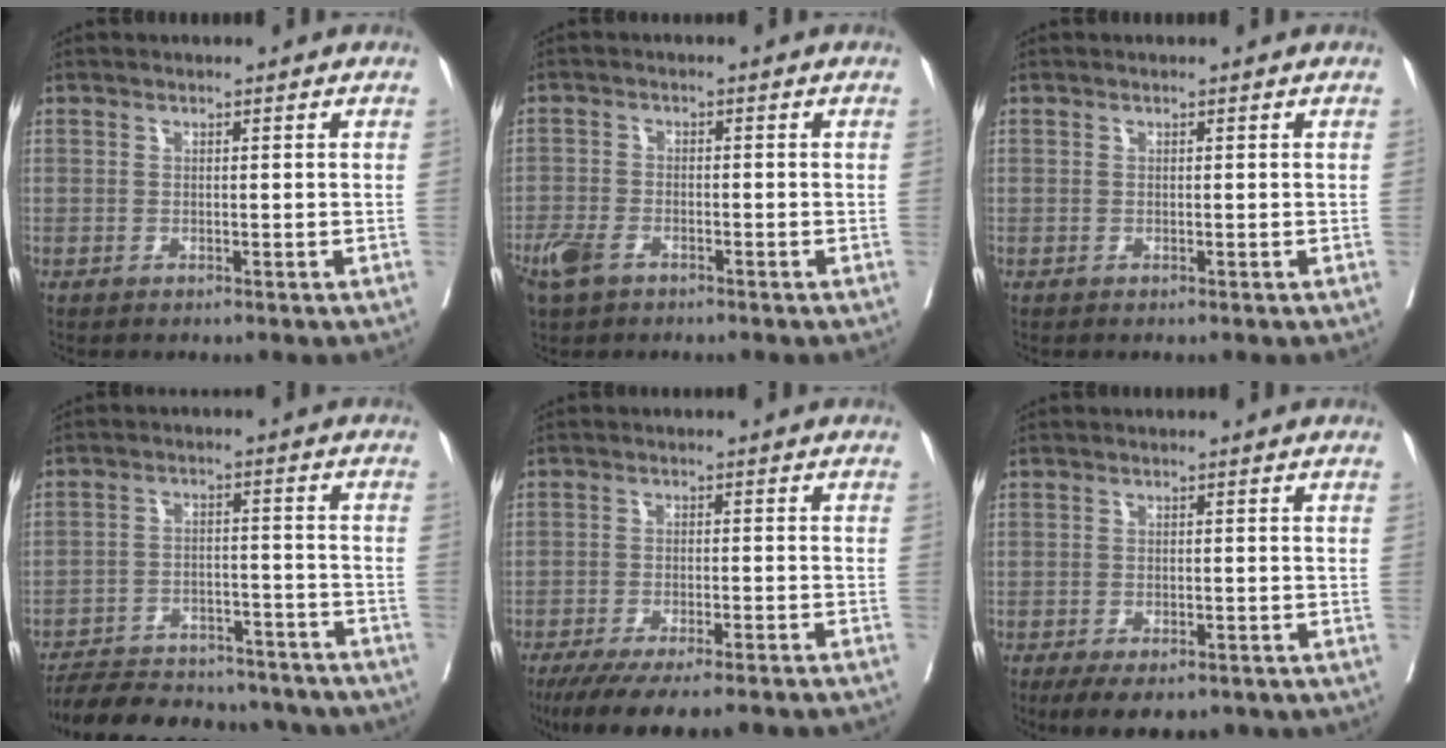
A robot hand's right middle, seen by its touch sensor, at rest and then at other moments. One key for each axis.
{"total": 5.1, "fx": -3.3, "fy": 2.6, "fz": 2.9, "tx": -0.064, "ty": -0.005, "tz": -0.061}
{"total": 0.0}
{"total": 23.7, "fx": -21.4, "fy": 6.3, "fz": 8.1, "tx": -0.141, "ty": -0.008, "tz": -0.289}
{"total": 16.4, "fx": -14.0, "fy": 1.8, "fz": 8.4, "tx": -0.106, "ty": -0.029, "tz": -0.193}
{"total": 8.1, "fx": -5.9, "fy": 3.4, "fz": 4.5, "tx": -0.055, "ty": -0.005, "tz": -0.081}